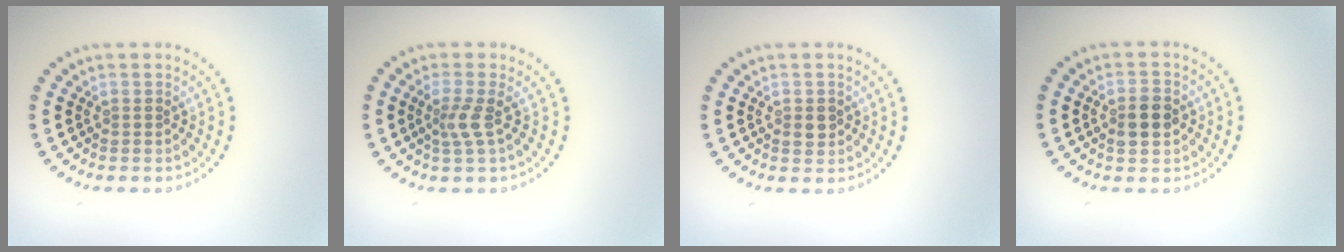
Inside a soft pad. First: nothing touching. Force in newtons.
{"total": 2.0, "press": 1.3, "slide": 1.5}
{"total": 1.4, "press": 1.4, "slide": 0.1}
{"total": 2.9, "press": 2.9, "slide": 0.1}